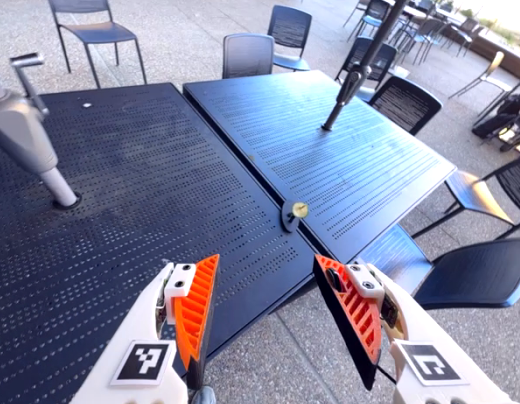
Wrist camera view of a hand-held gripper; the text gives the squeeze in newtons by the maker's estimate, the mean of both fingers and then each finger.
{"total": 0.0}